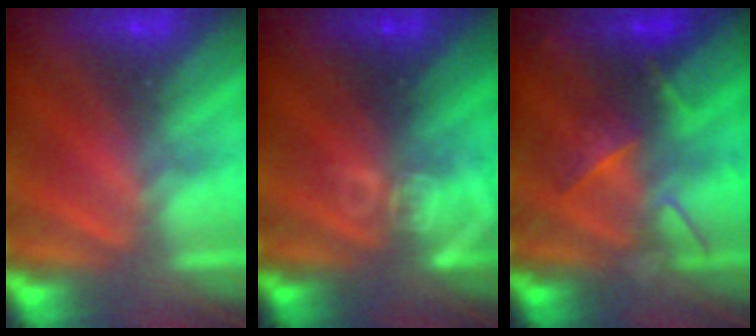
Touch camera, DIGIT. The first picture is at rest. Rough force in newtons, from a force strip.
{"total": 2.9}
{"total": 2.9}